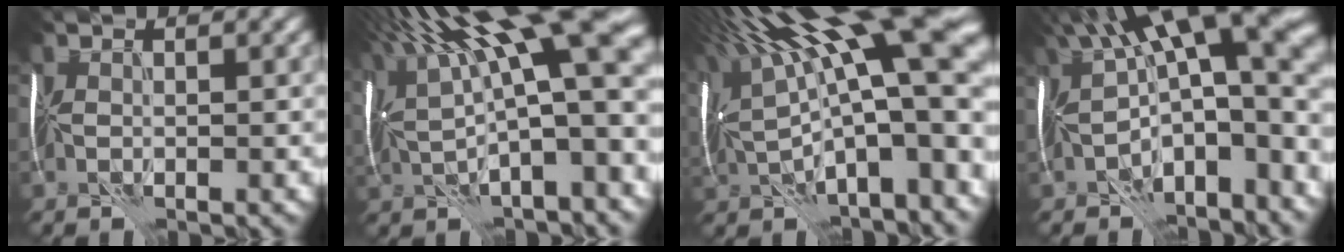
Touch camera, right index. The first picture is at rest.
{"total": 17.3, "force": [5.4, 4.4, 15.8], "torque": [-0.260, 0.037, 0.117]}
{"total": 18.8, "force": [3.7, 5.3, 17.7], "torque": [-0.269, 0.005, 0.093]}
{"total": 15.1, "force": [0.6, 6.5, 13.6], "torque": [-0.199, 0.024, 0.037]}